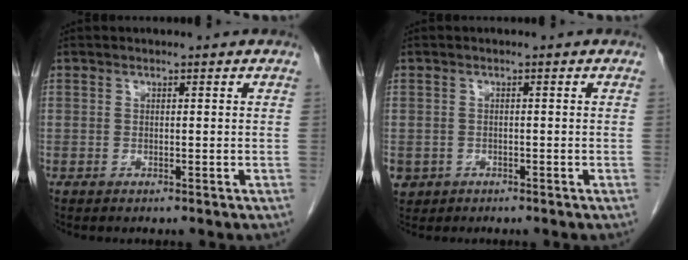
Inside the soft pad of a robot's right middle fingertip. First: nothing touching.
{"total": 3.2, "force": [-1.7, 2.7, 0.6], "torque": [-0.012, 0.001, -0.027]}